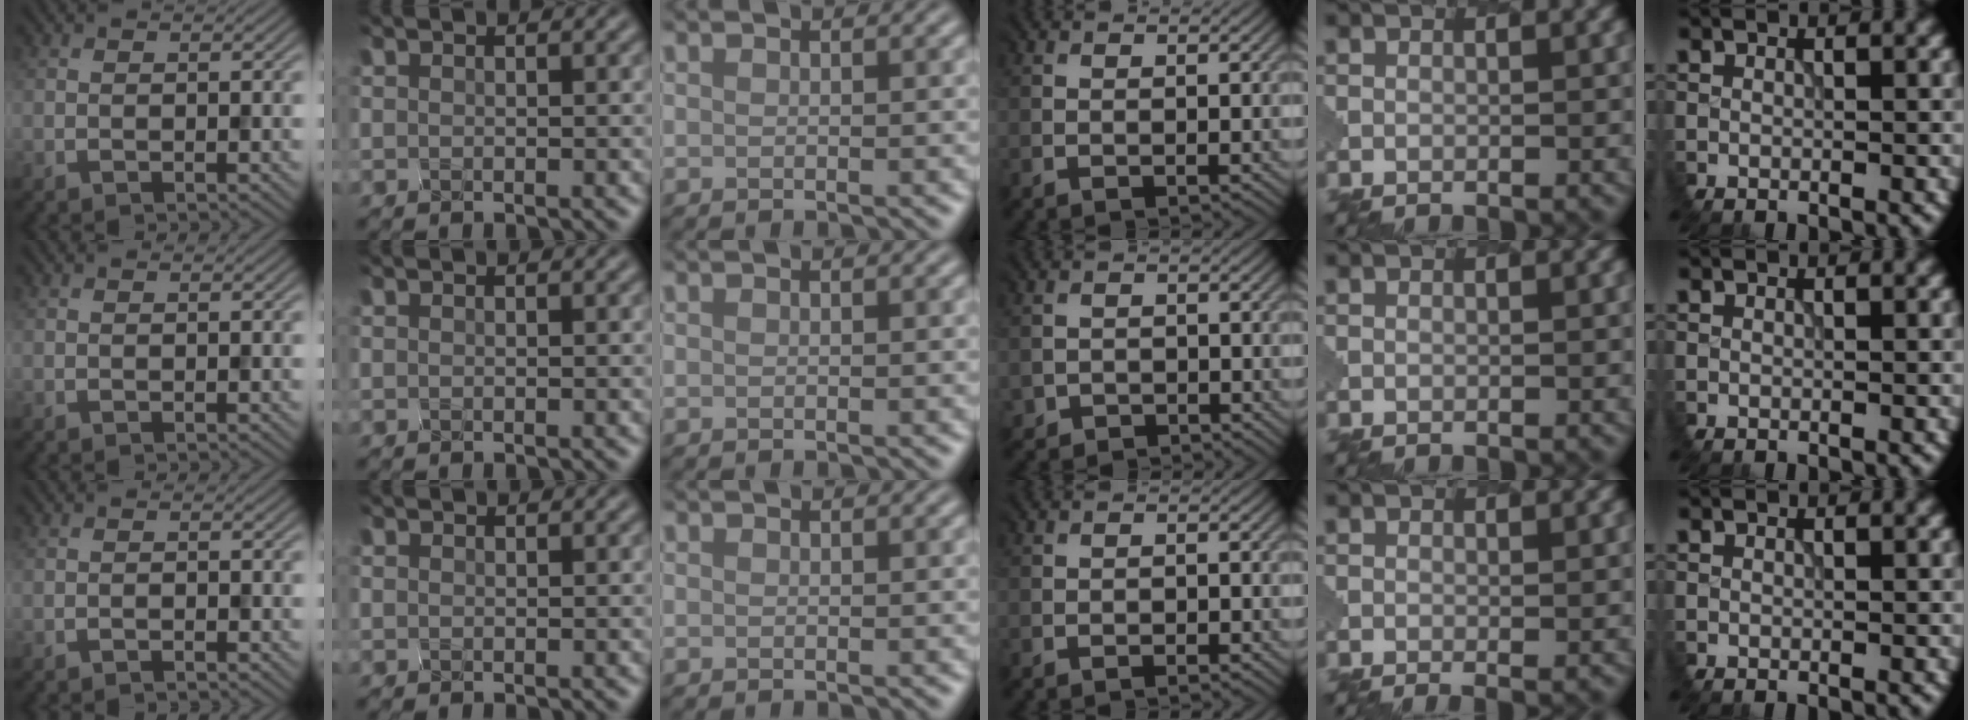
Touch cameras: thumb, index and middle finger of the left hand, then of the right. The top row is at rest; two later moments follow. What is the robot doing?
{"motion": "disassemble", "object": "battery cover"}